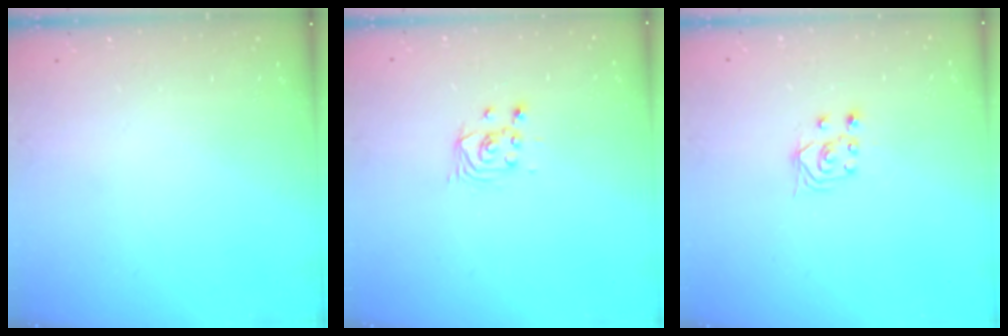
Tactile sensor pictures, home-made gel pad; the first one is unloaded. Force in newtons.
{"total": 2.5, "press": 2.5, "slide": 0.1}
{"total": 3.0, "press": 2.9, "slide": 1.0}